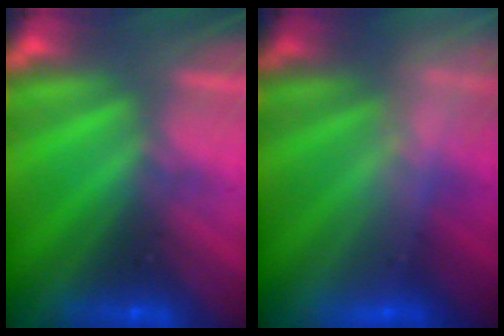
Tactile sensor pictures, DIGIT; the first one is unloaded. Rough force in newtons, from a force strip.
{"total": 2.5}